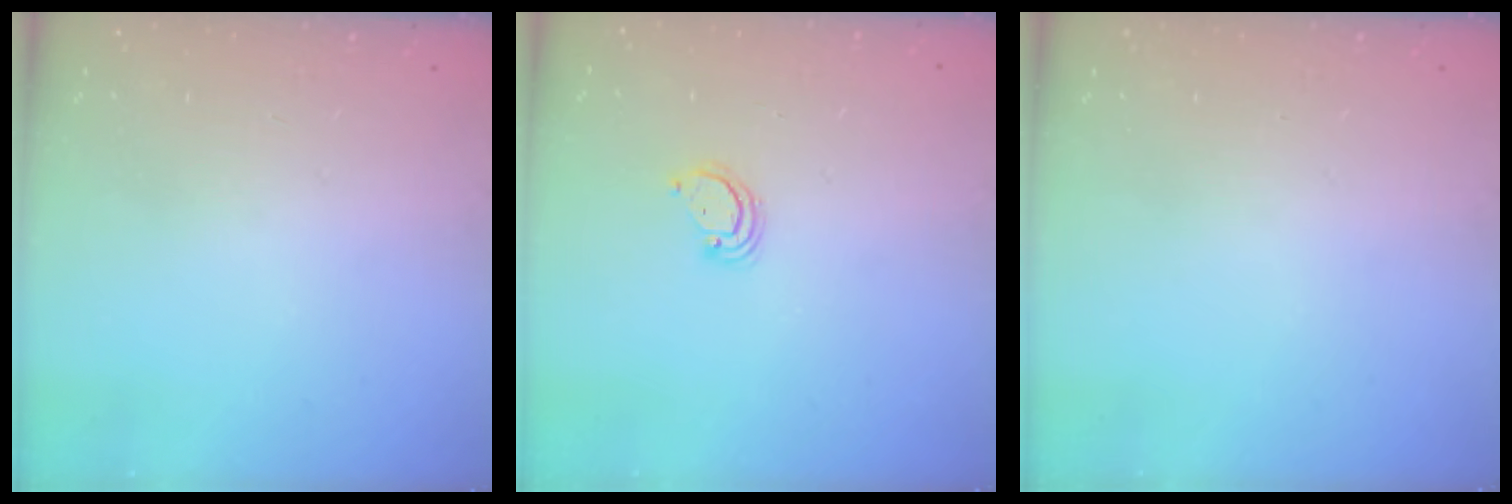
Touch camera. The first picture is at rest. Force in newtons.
{"total": 2.9, "press": 2.8, "slide": 0.2}
{"total": 0.0}